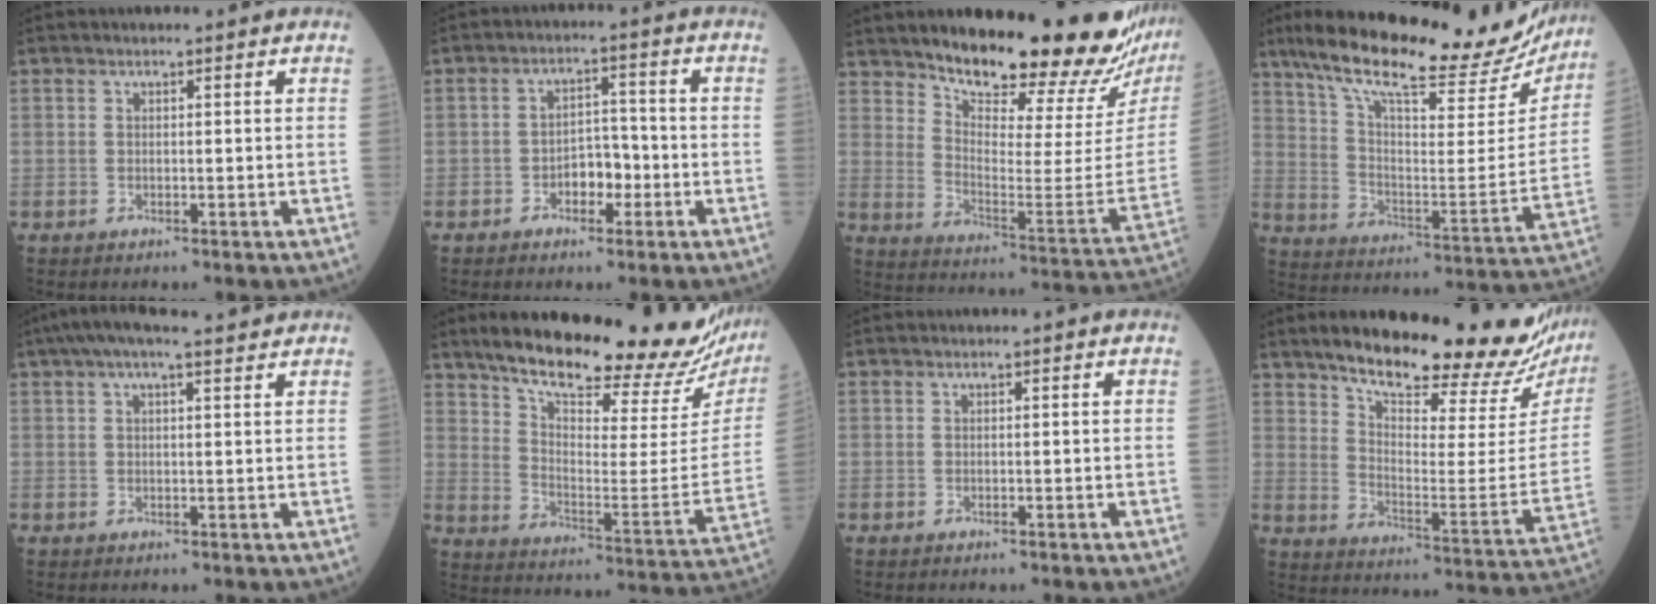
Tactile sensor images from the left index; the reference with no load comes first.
{"total": 4.4, "force": [-2.1, 2.5, 3.1], "torque": [-0.045, 0.009, -0.039]}
{"total": 21.7, "force": [19.6, 1.4, 9.2], "torque": [-0.140, -0.105, 0.263]}
{"total": 28.0, "force": [23.5, 6.4, 13.8], "torque": [-0.224, -0.021, 0.322]}
{"total": 8.6, "force": [6.8, 1.5, 5.0], "torque": [-0.085, 0.042, 0.097]}
{"total": 28.6, "force": [24.8, 4.5, 13.4], "torque": [-0.210, -0.071, 0.327]}
{"total": 0.0}
{"total": 26.2, "force": [22.9, 4.1, 11.9], "torque": [-0.175, -0.073, 0.297]}